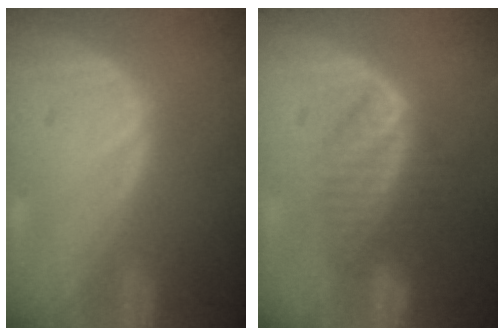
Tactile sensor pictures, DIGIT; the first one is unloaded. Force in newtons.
{"total": 6.8, "press": 5.8, "slide": 3.5}